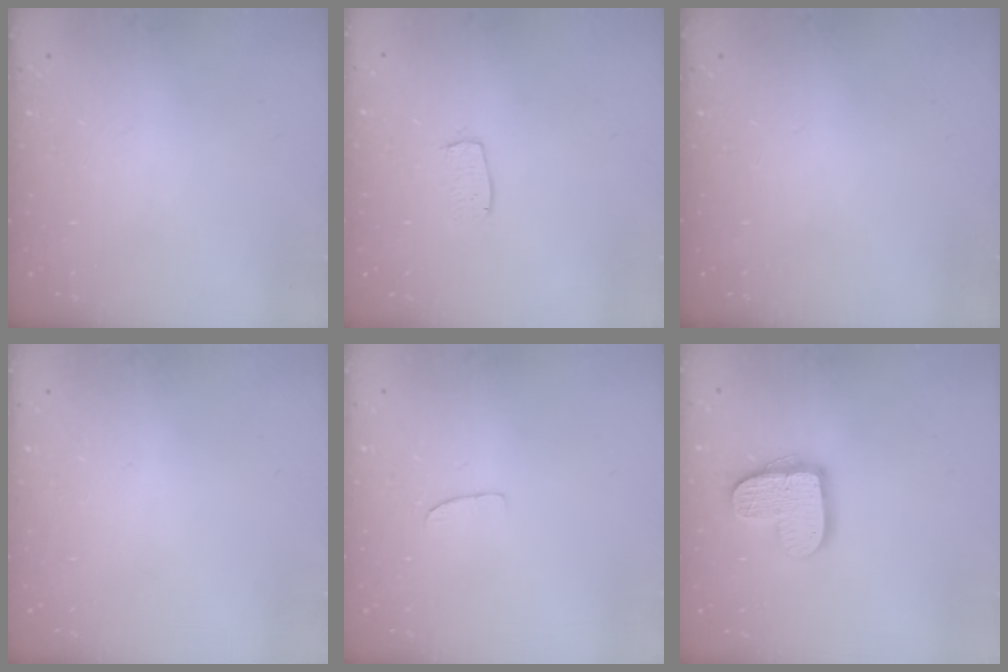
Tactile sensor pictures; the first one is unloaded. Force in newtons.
{"total": 5.5, "press": 5.5, "slide": 0.3}
{"total": 0.0}
{"total": 0.0}
{"total": 4.7, "press": 4.7, "slide": 0.3}
{"total": 13.2, "press": 13.1, "slide": 0.7}